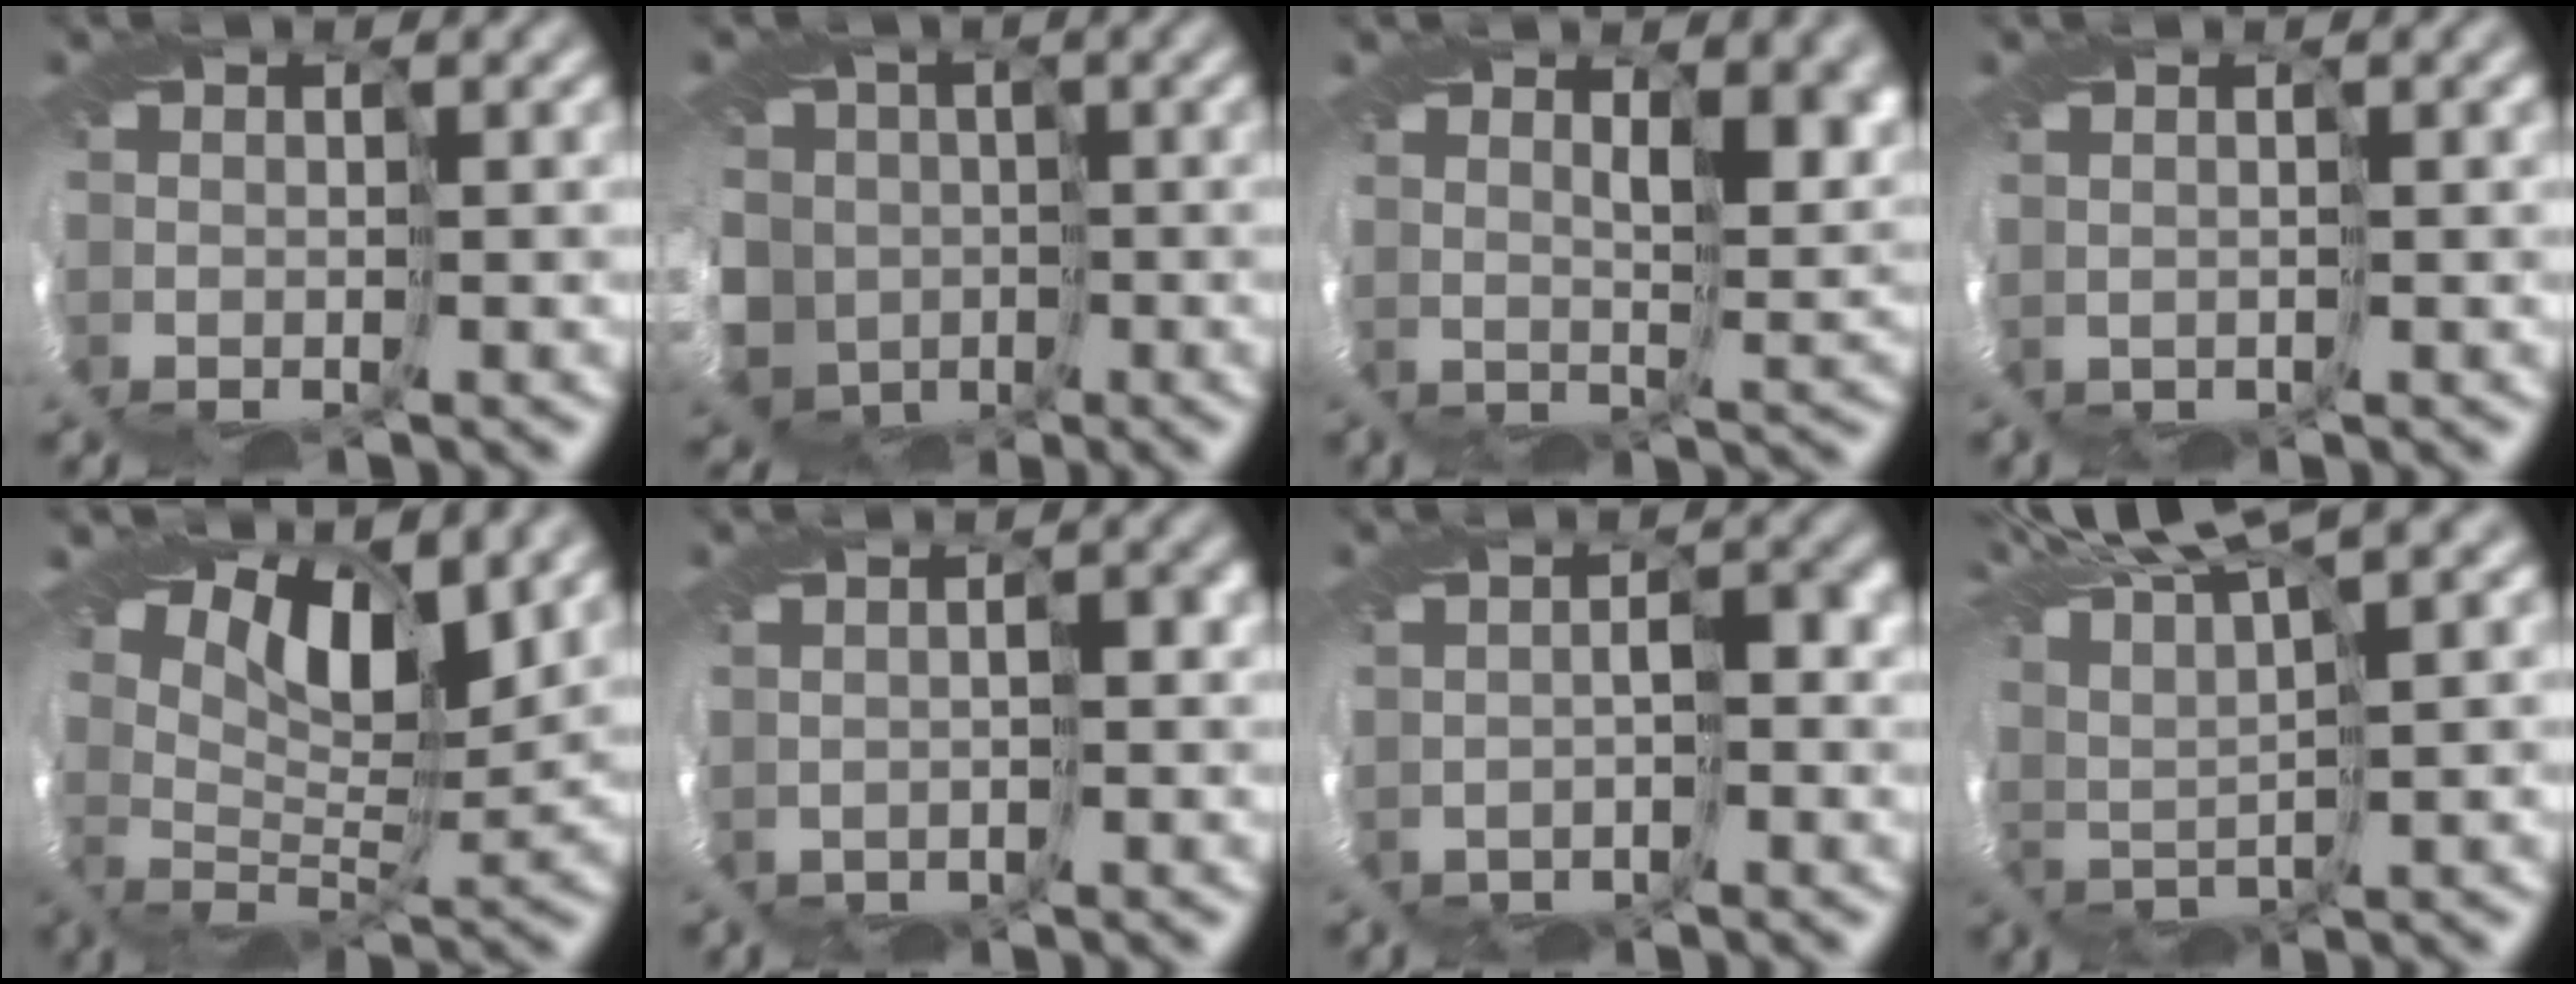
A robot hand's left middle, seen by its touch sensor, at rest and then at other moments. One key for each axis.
{"total": 12.2, "fx": -2.5, "fy": 11.0, "fz": 4.6, "tx": -0.143, "ty": -0.006, "tz": -0.063}
{"total": 5.4, "fx": 3.3, "fy": 1.7, "fz": 3.9, "tx": -0.058, "ty": 0.006, "tz": 0.057}
{"total": 0.6, "fx": 0.1, "fy": -0.5, "fz": -0.3, "tx": 0.009, "ty": 0.005, "tz": 0.007}
{"total": 7.1, "fx": 5.5, "fy": 1.9, "fz": 4.0, "tx": -0.079, "ty": 0.009, "tz": 0.088}
{"total": 1.0, "fx": -0.2, "fy": 0.5, "fz": 0.8, "tx": -0.011, "ty": 0.011, "tz": 0.004}
{"total": 1.6, "fx": -0.6, "fy": 0.8, "fz": 1.2, "tx": -0.018, "ty": 0.006, "tz": -0.004}
{"total": 8.2, "fx": 7.3, "fy": 0.4, "fz": 3.8, "tx": -0.093, "ty": 0.024, "tz": 0.117}